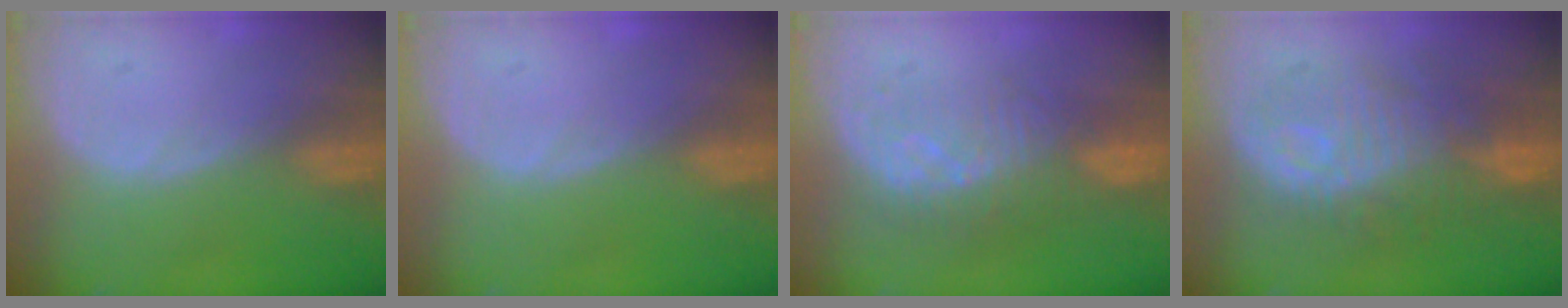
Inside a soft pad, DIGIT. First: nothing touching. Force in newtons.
{"total": 0.0}
{"total": 7.8, "press": 7.5, "slide": 2.0}
{"total": 10.5, "press": 10.2, "slide": 2.3}